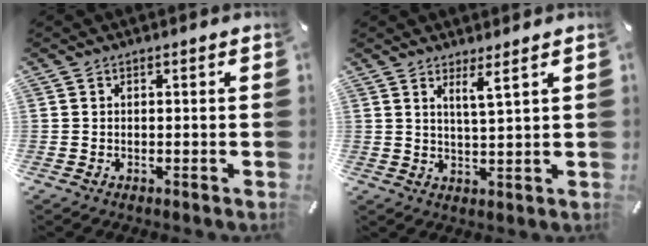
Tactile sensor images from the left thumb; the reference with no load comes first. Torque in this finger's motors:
{"motor_torque": [0.08, -0.19, 0.12, 0.14, 0.00]}